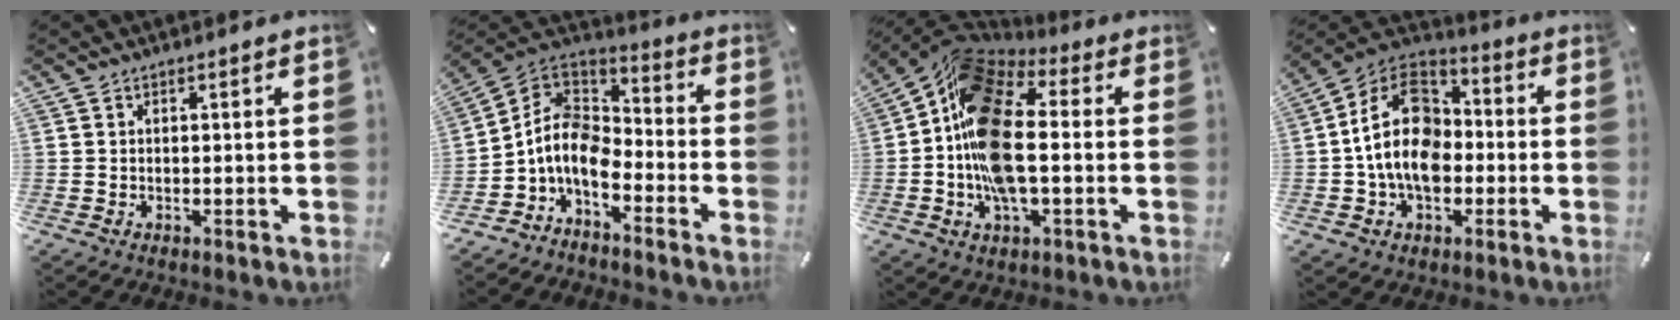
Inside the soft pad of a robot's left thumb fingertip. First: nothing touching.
{"total": 10.4, "force": [-5.8, 6.6, 5.6], "torque": [-0.138, 0.011, -0.118]}
{"total": 17.0, "force": [-2.4, 8.9, 14.3], "torque": [-0.307, -0.001, -0.048]}
{"total": 17.1, "force": [-2.0, 12.8, 11.2], "torque": [-0.231, 0.024, -0.039]}